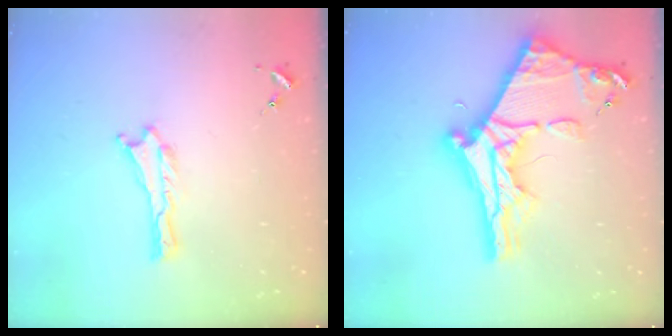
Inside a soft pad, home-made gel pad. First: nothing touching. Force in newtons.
{"total": 13.1, "press": 13.0, "slide": 1.2}